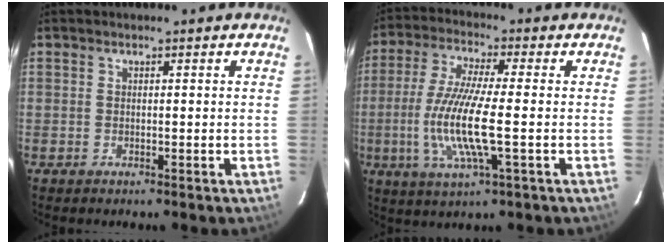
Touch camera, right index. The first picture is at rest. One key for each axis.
{"total": 12.7, "fx": -2.3, "fy": 1.6, "fz": 12.4, "tx": -0.252, "ty": -0.013, "tz": -0.045}